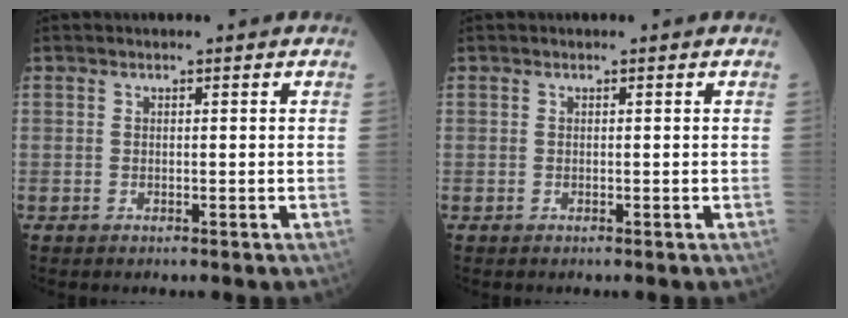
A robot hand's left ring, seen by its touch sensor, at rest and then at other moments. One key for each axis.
{"total": 0.0}